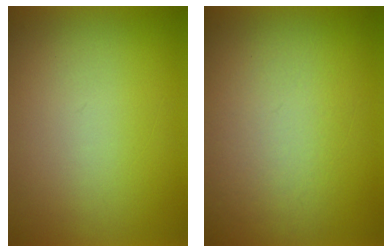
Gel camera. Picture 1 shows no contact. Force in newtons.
{"total": 5.0}